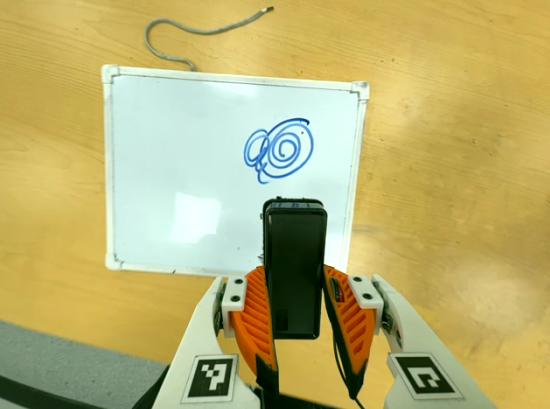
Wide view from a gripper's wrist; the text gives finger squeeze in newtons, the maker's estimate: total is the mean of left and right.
{"total": 5.1, "left": 3.3, "right": 6.8}